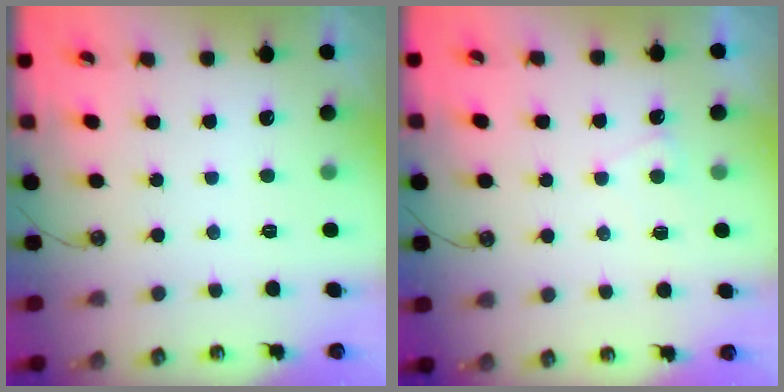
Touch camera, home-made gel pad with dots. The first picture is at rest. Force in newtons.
{"total": 1.2, "press": 1.1, "slide": 0.4}